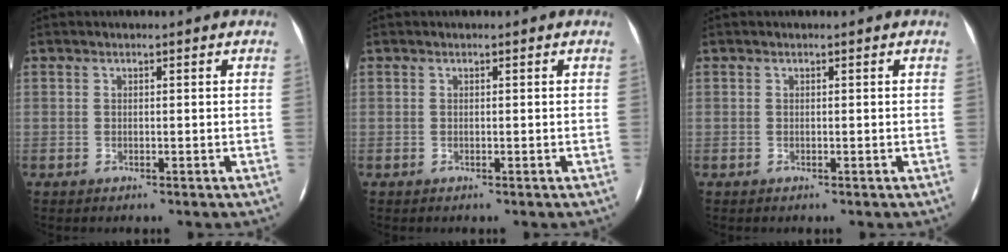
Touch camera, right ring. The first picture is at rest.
{"total": 0.0}
{"total": 0.0}